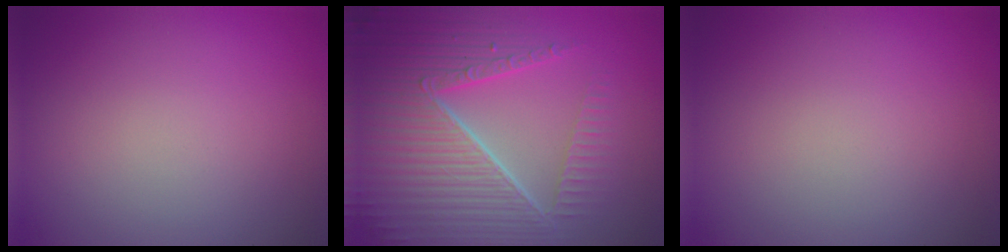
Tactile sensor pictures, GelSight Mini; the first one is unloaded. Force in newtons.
{"total": 8.6, "press": 6.0, "slide": 6.2}
{"total": 0.0}